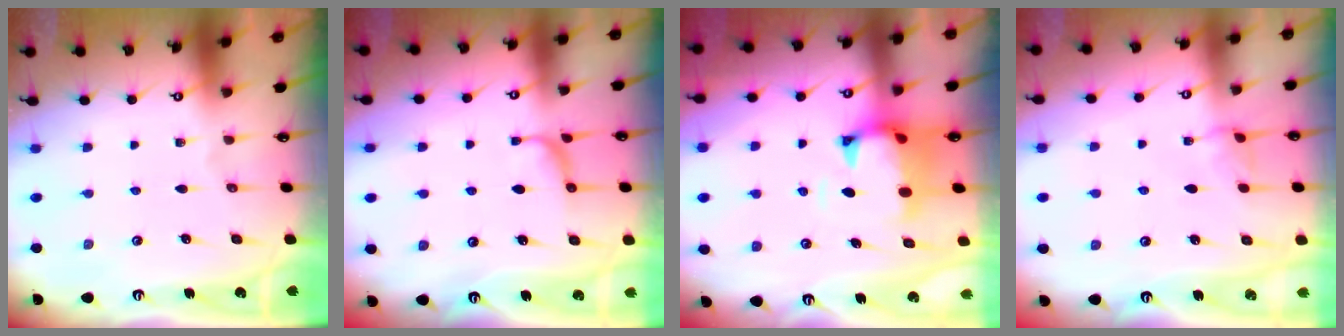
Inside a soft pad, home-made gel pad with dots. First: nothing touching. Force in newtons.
{"total": 0.0}
{"total": 1.6, "press": 1.0, "slide": 1.3}
{"total": 2.8, "press": 2.8, "slide": 0.4}